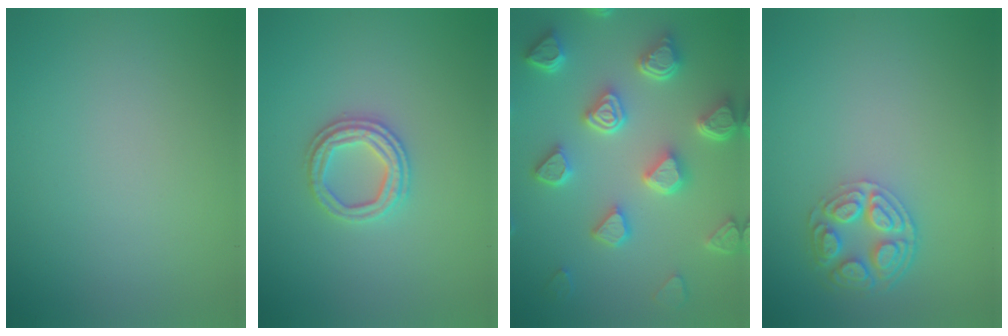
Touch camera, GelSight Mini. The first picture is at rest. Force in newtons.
{"total": 2.9, "press": 2.7, "slide": 1.0}
{"total": 7.1, "press": 5.7, "slide": 4.2}
{"total": 4.3, "press": 3.4, "slide": 2.5}